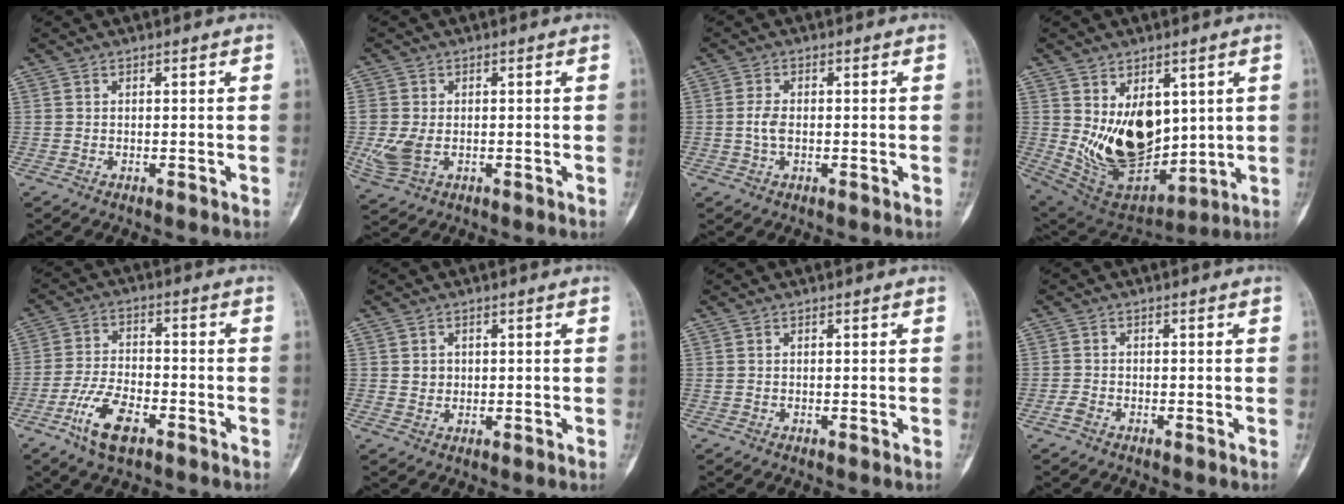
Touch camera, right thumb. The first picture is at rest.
{"total": 6.0, "force": [-0.7, 4.1, 4.3], "torque": [-0.104, -0.004, -0.006]}
{"total": 2.9, "force": [-0.3, 1.6, 2.3], "torque": [-0.049, 0.004, -0.008]}
{"total": 17.1, "force": [2.6, 10.9, 12.8], "torque": [-0.164, -0.041, 0.080]}
{"total": 9.4, "force": [-5.0, 4.1, 6.8], "torque": [-0.130, 0.018, -0.095]}
{"total": 2.0, "force": [0.5, 1.8, 0.7], "torque": [0.000, -0.001, 0.011]}
{"total": 0.0}
{"total": 1.3, "force": [-0.9, 0.7, 0.6], "torque": [-0.016, -0.001, -0.021]}